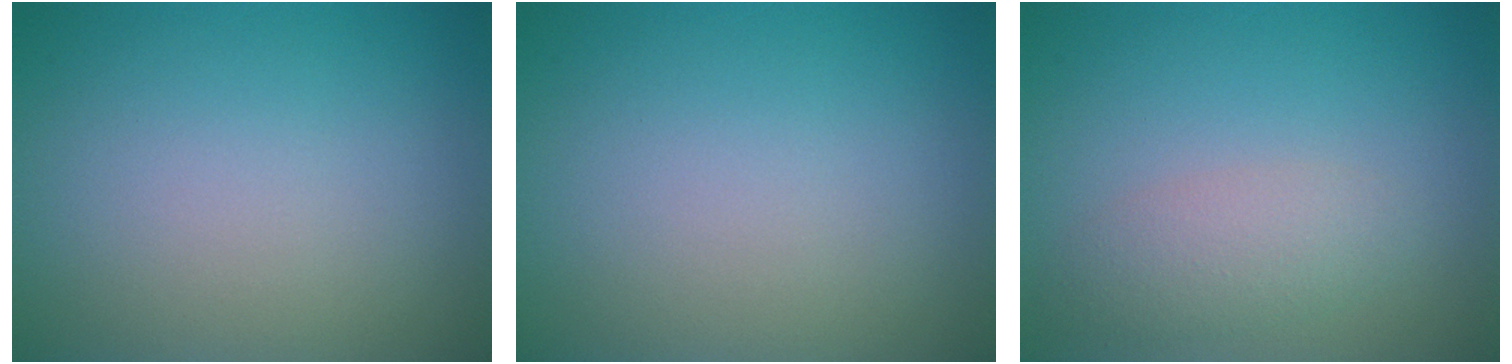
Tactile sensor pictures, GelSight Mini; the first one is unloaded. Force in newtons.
{"total": 0.0}
{"total": 2.5, "press": 2.5, "slide": 0.2}